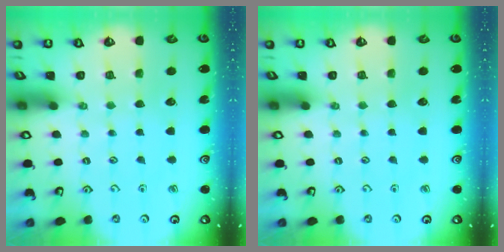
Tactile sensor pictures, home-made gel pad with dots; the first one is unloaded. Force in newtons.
{"total": 0.0}